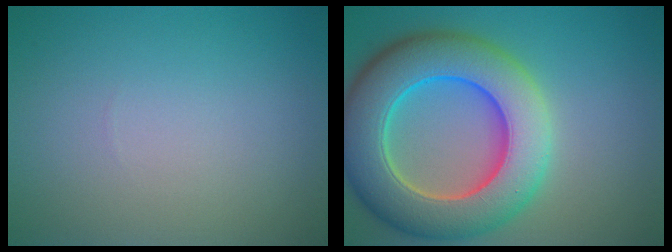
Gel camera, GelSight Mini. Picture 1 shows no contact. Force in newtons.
{"total": 11.3, "press": 11.3, "slide": 0.8}